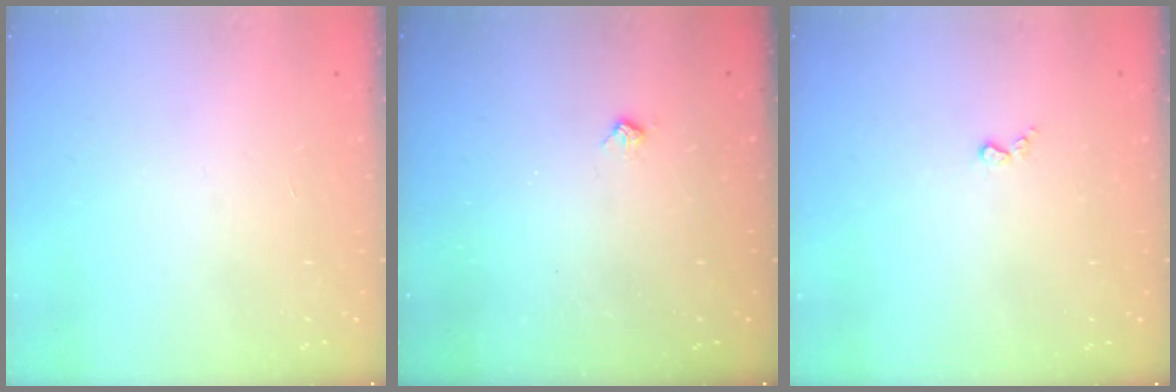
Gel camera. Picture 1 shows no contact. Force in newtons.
{"total": 3.4, "press": 3.4, "slide": 0.5}
{"total": 3.0, "press": 2.9, "slide": 0.5}